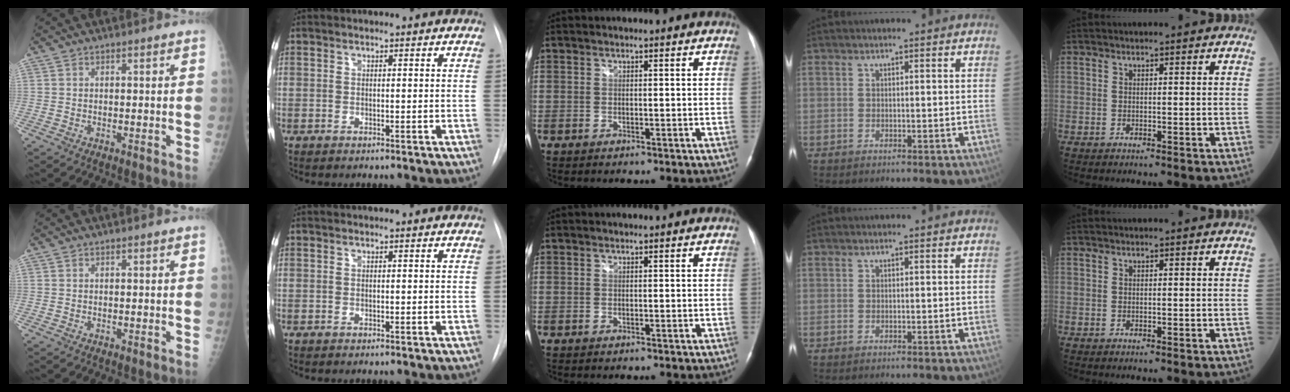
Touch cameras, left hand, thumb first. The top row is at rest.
{}